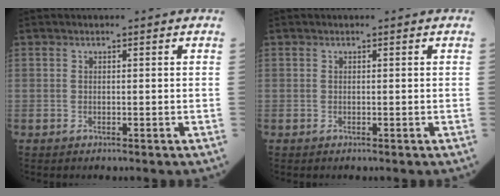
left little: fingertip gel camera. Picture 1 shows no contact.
{"total": 0.0}